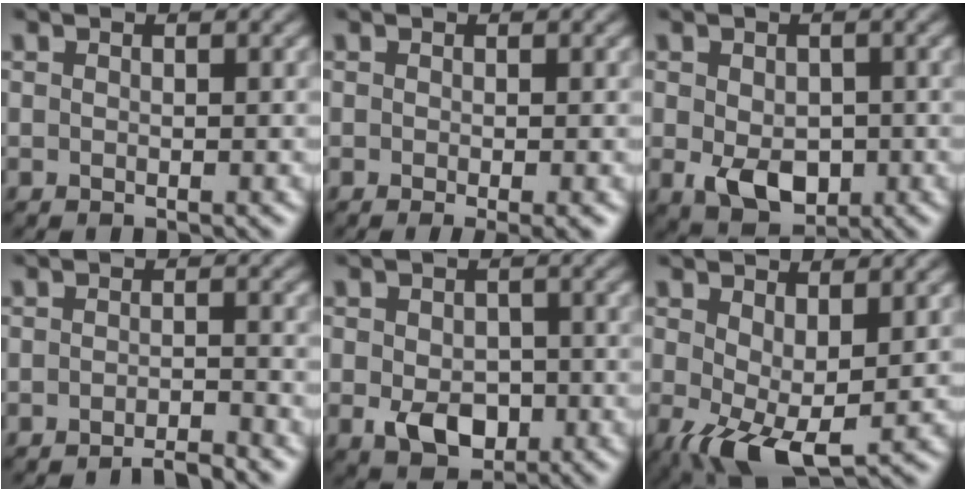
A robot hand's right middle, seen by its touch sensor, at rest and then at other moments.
{"total": 1.7, "force": [-0.4, 0.3, 1.6], "torque": [-0.019, -0.003, -0.006]}
{"total": 4.5, "force": [-1.0, 3.1, 3.1], "torque": [-0.059, -0.010, -0.011]}
{"total": 2.1, "force": [-1.8, 0.3, 1.2], "torque": [-0.008, 0.001, -0.037]}
{"total": 4.2, "force": [-1.2, 3.0, 2.7], "torque": [-0.050, -0.009, -0.020]}
{"total": 6.1, "force": [-1.0, 3.2, 5.2], "torque": [-0.113, -0.011, -0.011]}